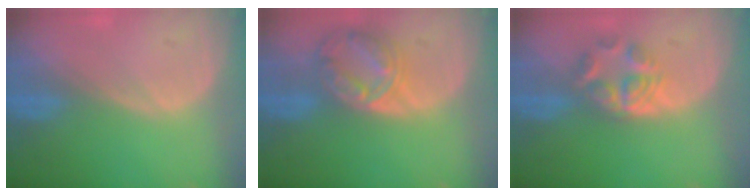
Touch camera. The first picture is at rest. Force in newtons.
{"total": 8.3, "press": 7.1, "slide": 4.2}
{"total": 5.9, "press": 5.0, "slide": 3.2}